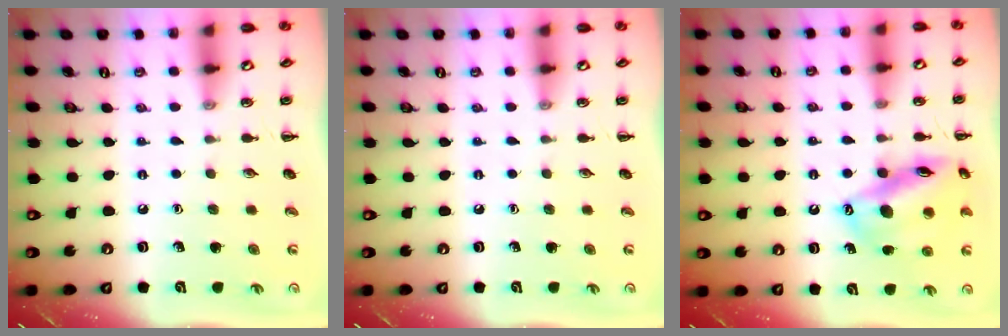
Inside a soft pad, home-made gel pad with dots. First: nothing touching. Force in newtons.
{"total": 0.0}
{"total": 16.1, "press": 15.9, "slide": 2.7}